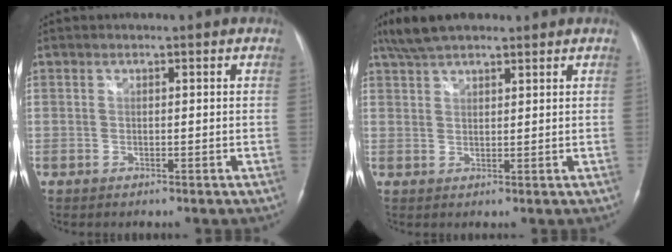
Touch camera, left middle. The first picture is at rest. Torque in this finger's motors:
{"motor_torque": [0.23, -0.18, 0.02, 0.04]}